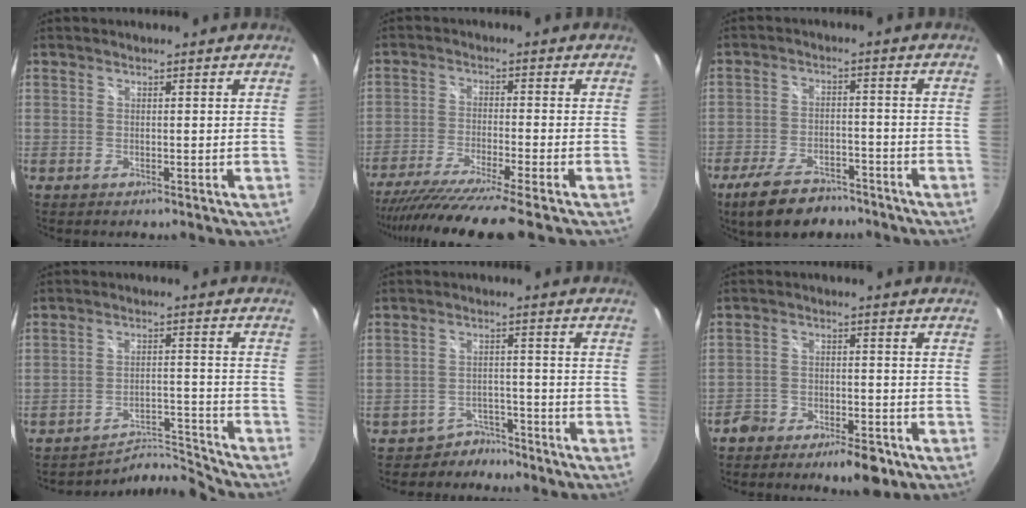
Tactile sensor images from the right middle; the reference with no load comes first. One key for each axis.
{"total": 13.4, "fx": -11.3, "fy": -1.9, "fz": 6.9, "tx": -0.137, "ty": -0.045, "tz": -0.190}
{"total": 11.0, "fx": -8.2, "fy": 4.7, "fz": 5.6, "tx": -0.129, "ty": -0.007, "tz": -0.136}
{"total": 6.7, "fx": -6.5, "fy": -1.0, "fz": -1.1, "tx": 0.007, "ty": 0.021, "tz": -0.112}
{"total": 4.6, "fx": -3.9, "fy": 2.5, "fz": -0.5, "tx": 0.007, "ty": 0.021, "tz": -0.061}
{"total": 7.6, "fx": -6.0, "fy": 3.1, "fz": 3.6, "tx": -0.088, "ty": 0.008, "tz": -0.095}